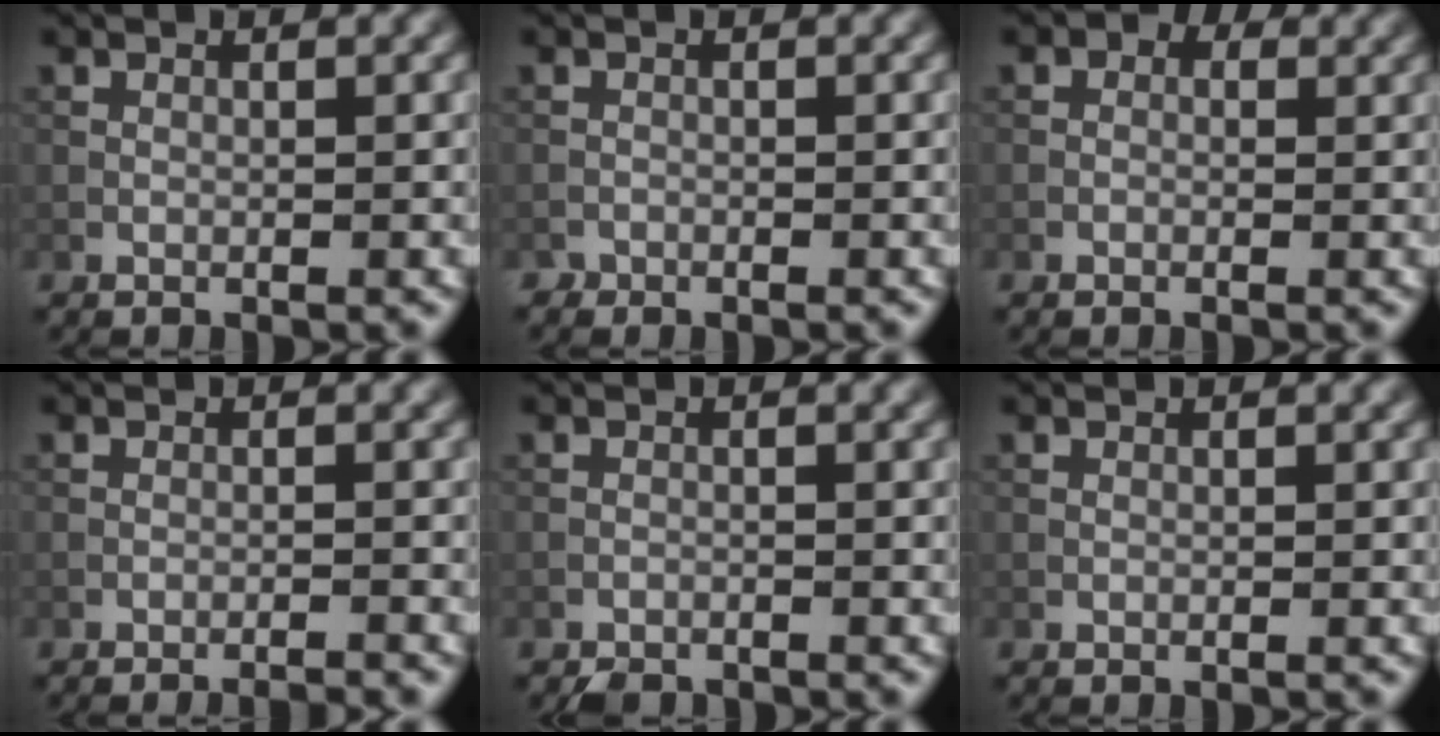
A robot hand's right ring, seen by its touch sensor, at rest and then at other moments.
{"total": 0.6, "force": [-0.5, 0.3, -0.2], "torque": [-0.001, 0.000, -0.010]}
{"total": 1.8, "force": [0.6, 1.4, 1.0], "torque": [0.002, -0.002, -0.013]}
{"total": 2.3, "force": [-2.0, 0.2, 1.0], "torque": [-0.011, 0.003, -0.037]}
{"total": 1.4, "force": [-1.3, 0.4, 0.0], "torque": [0.004, -0.002, -0.023]}
{"total": 0.0}